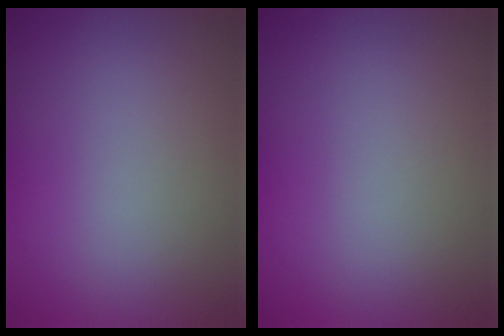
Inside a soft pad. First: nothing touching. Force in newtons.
{"total": 0.0}